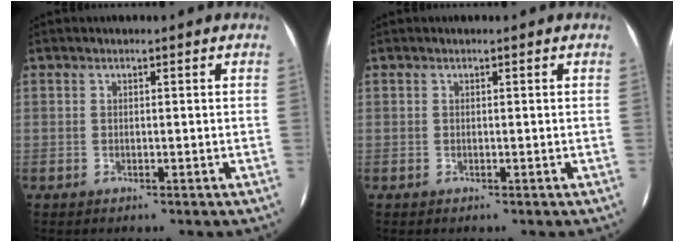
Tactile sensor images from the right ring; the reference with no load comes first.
{"total": 0.0}